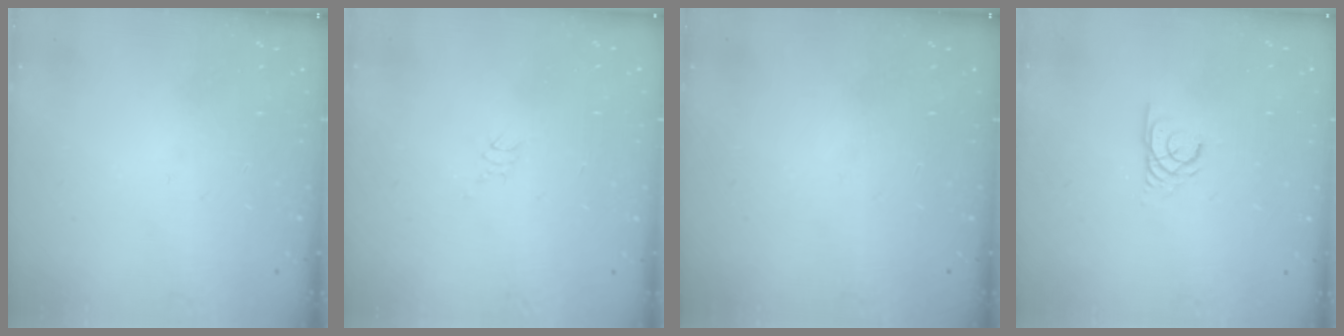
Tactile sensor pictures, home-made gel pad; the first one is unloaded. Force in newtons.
{"total": 2.6, "press": 2.6, "slide": 0.2}
{"total": 0.0}
{"total": 2.2, "press": 2.2, "slide": 0.3}